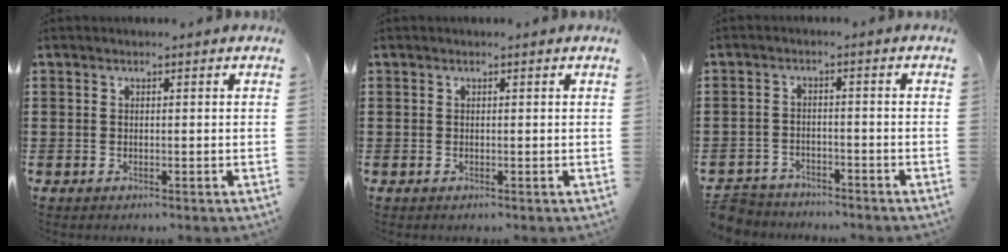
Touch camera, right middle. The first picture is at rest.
{"total": 0.0}
{"total": 3.6, "force": [-3.6, 0.7, -0.1], "torque": [-0.012, -0.004, -0.079]}